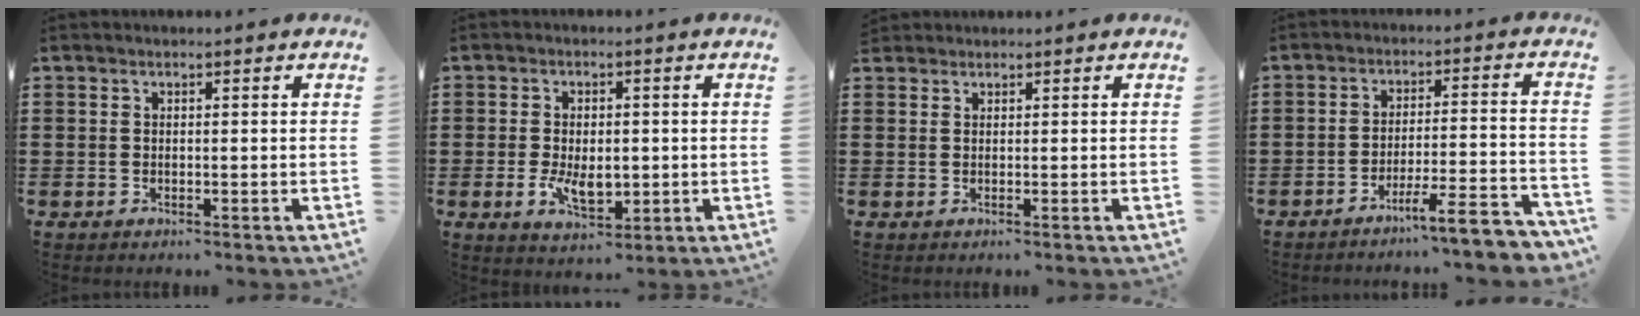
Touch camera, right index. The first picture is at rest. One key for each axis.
{"total": 5.5, "fx": -0.8, "fy": 3.2, "fz": 4.4, "tx": -0.085, "ty": -0.002, "tz": -0.017}
{"total": 0.7, "fx": 0.6, "fy": 0.2, "fz": -0.1, "tx": 0.001, "ty": 0.002, "tz": 0.012}
{"total": 7.1, "fx": -5.8, "fy": 0.3, "fz": 4.0, "tx": -0.060, "ty": 0.000, "tz": -0.106}